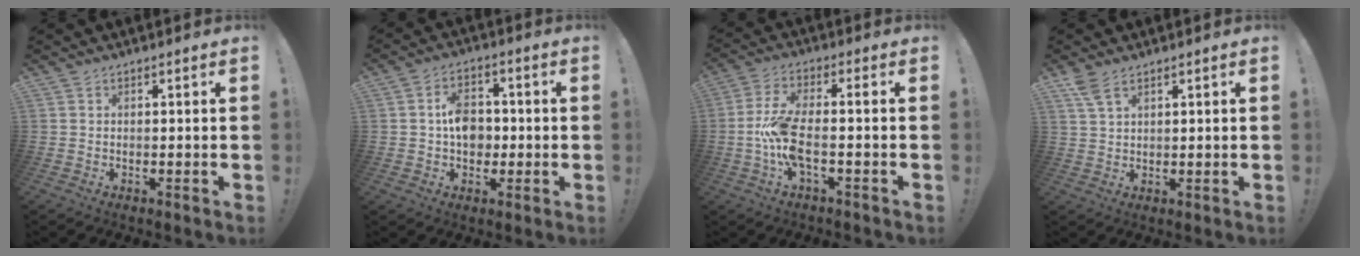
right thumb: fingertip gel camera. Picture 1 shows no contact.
{"total": 9.0, "force": [0.0, 7.1, 5.6], "torque": [-0.080, 0.012, 0.001]}
{"total": 10.9, "force": [-2.6, 3.2, 10.1], "torque": [-0.211, -0.004, -0.050]}
{"total": 4.7, "force": [3.1, 1.7, 3.2], "torque": [-0.064, -0.011, 0.059]}